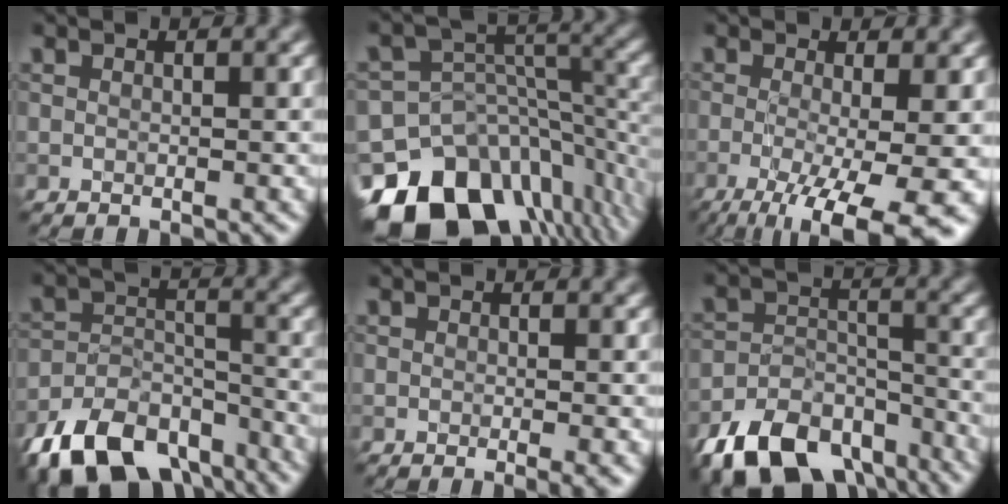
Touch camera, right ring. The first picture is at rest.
{"total": 14.7, "force": [-9.5, 8.9, 6.7], "torque": [-0.140, 0.007, -0.149]}
{"total": 10.1, "force": [-3.5, 3.1, 9.0], "torque": [-0.131, -0.017, -0.047]}
{"total": 9.5, "force": [-6.8, 4.9, 4.6], "torque": [-0.077, -0.012, -0.122]}
{"total": 1.4, "force": [-0.3, 0.3, 1.4], "torque": [-0.016, -0.007, -0.005]}
{"total": 9.5, "force": [-6.6, 5.2, 4.5], "torque": [-0.076, -0.017, -0.114]}